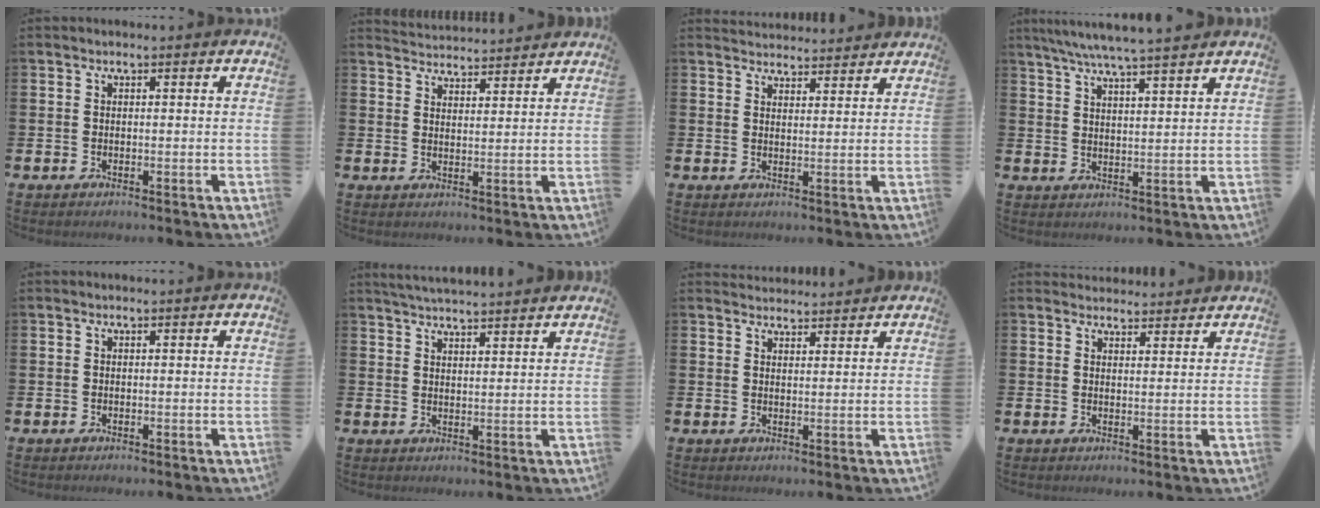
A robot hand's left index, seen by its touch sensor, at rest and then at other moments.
{"total": 3.7, "force": [3.7, 0.2, -0.5], "torque": [0.002, -0.026, 0.068]}
{"total": 3.4, "force": [3.3, 0.6, -0.2], "torque": [-0.001, -0.019, 0.062]}
{"total": 6.2, "force": [5.8, -0.4, 2.2], "torque": [-0.064, -0.023, 0.103]}
{"total": 0.0}
{"total": 3.9, "force": [3.9, -0.4, 0.2], "torque": [-0.018, -0.016, 0.072]}
{"total": 2.8, "force": [2.7, 0.6, -0.2], "torque": [0.000, -0.013, 0.049]}
{"total": 3.0, "force": [2.9, 0.6, -0.2], "torque": [0.008, -0.019, 0.052]}